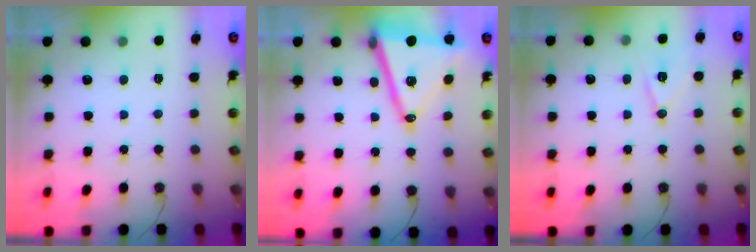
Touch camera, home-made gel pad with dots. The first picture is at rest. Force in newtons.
{"total": 18.5, "press": 18.1, "slide": 3.9}
{"total": 9.7, "press": 9.0, "slide": 3.5}